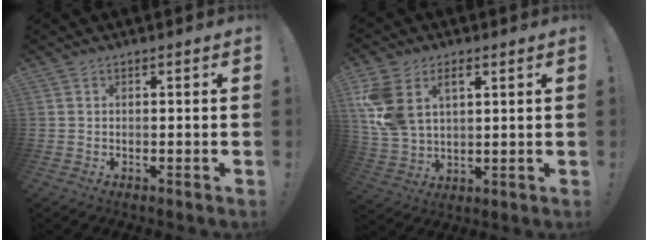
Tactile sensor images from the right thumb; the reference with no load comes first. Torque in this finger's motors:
{"motor_torque": [1.26, 2.61, 1.49, 0.47, 0.12]}